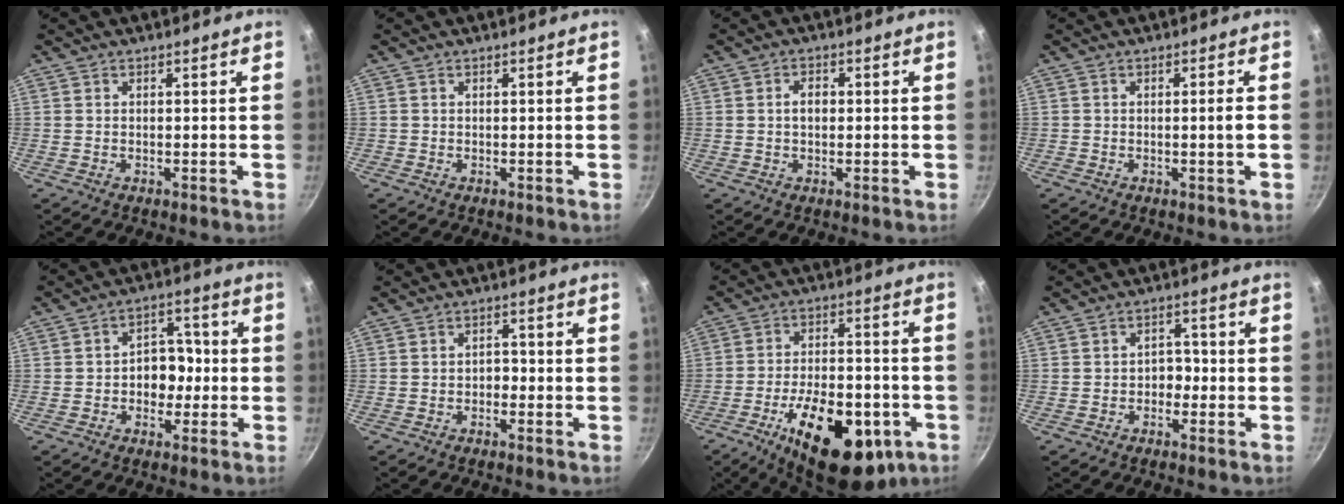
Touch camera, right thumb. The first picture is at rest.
{"total": 0.0}
{"total": 2.7, "force": [0.0, 1.9, 1.9], "torque": [-0.020, 0.011, -0.002]}
{"total": 2.3, "force": [-0.4, 0.0, 2.2], "torque": [-0.034, 0.007, -0.004]}
{"total": 7.5, "force": [-1.0, 5.8, 4.6], "torque": [-0.007, 0.021, -0.021]}
{"total": 1.9, "force": [-0.9, 1.4, 0.9], "torque": [0.002, 0.014, -0.015]}
{"total": 22.3, "force": [-9.1, 11.0, 17.1], "torque": [-0.231, 0.028, -0.128]}
{"total": 3.1, "force": [-1.1, 2.4, 1.6], "torque": [0.011, 0.017, -0.020]}